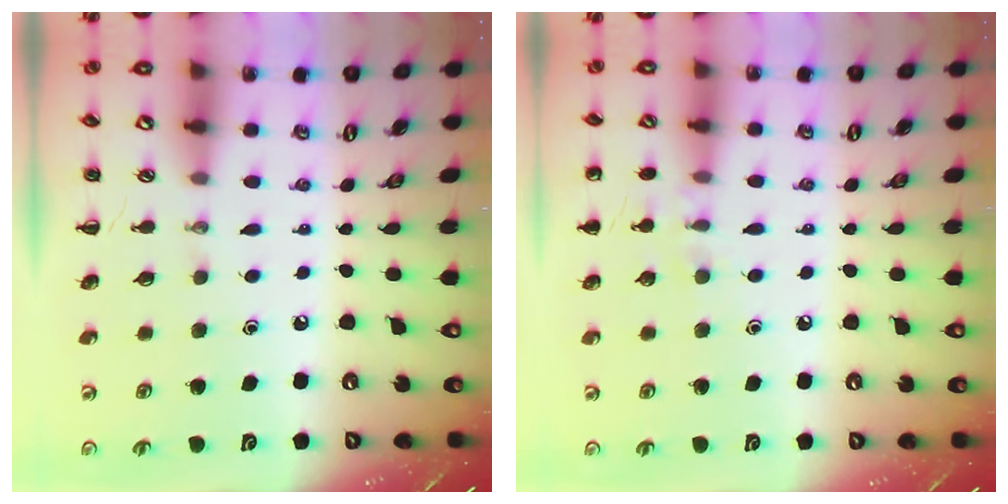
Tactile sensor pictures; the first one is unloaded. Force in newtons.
{"total": 6.9, "press": 6.5, "slide": 2.0}